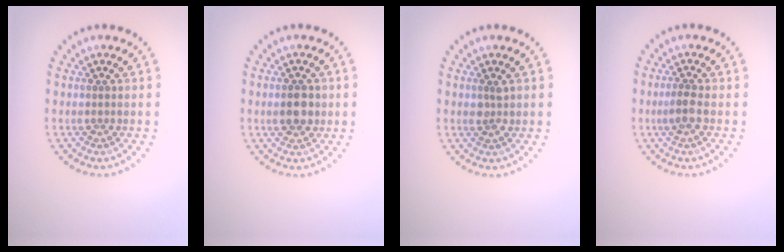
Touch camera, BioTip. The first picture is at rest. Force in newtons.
{"total": 2.4, "press": 2.4, "slide": 0.2}
{"total": 0.9, "press": 0.8, "slide": 0.3}
{"total": 1.5, "press": 1.3, "slide": 0.7}